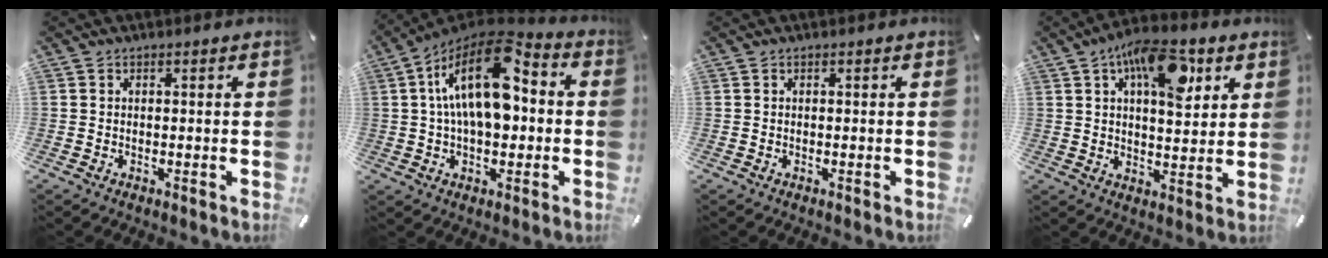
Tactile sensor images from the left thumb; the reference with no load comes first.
{"total": 18.4, "force": [3.4, 10.2, 15.0], "torque": [-0.262, -0.015, 0.055]}
{"total": 0.0}
{"total": 14.4, "force": [6.5, 6.8, 10.8], "torque": [-0.159, -0.017, 0.109]}